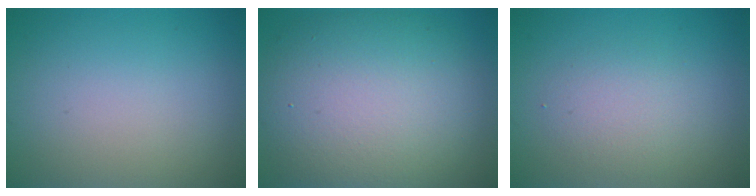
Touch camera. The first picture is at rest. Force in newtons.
{"total": 11.4, "press": 11.4, "slide": 0.7}
{"total": 2.4, "press": 2.4, "slide": 0.2}